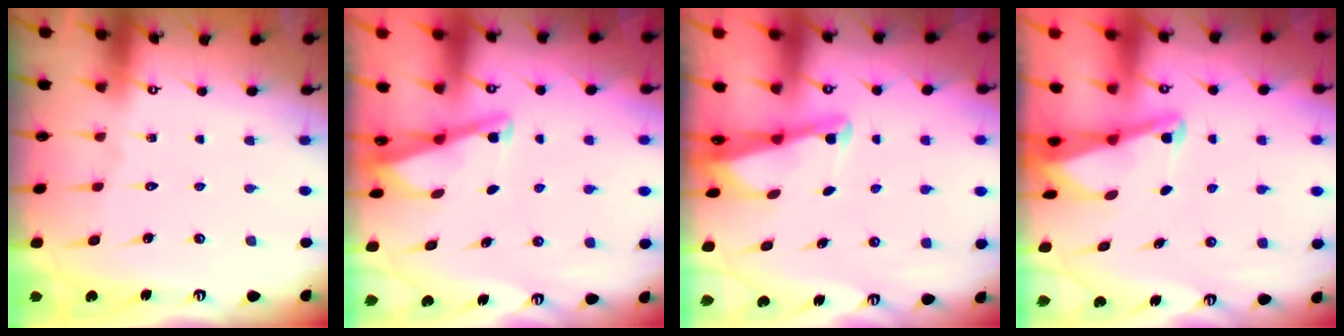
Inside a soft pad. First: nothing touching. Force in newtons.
{"total": 3.0, "press": 3.0, "slide": 0.3}
{"total": 2.5, "press": 2.5, "slide": 0.2}
{"total": 2.1, "press": 2.1, "slide": 0.3}